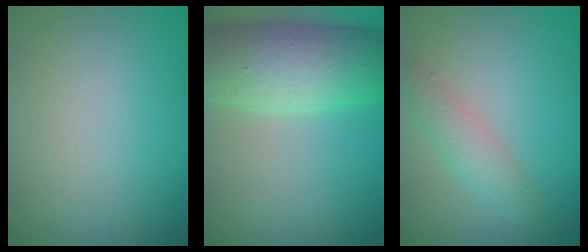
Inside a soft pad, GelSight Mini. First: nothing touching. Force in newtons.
{"total": 8.8, "press": 8.8, "slide": 0.3}
{"total": 2.5, "press": 2.5, "slide": 0.1}